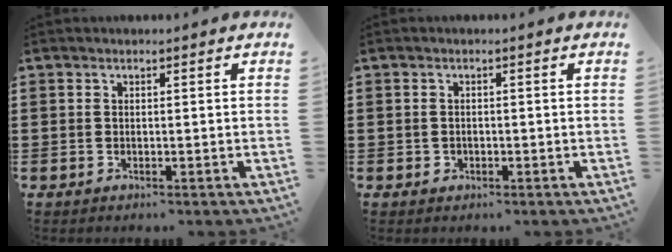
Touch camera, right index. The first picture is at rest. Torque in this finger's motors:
{"motor_torque": [-0.82, 1.32, 0.05, 0.01]}